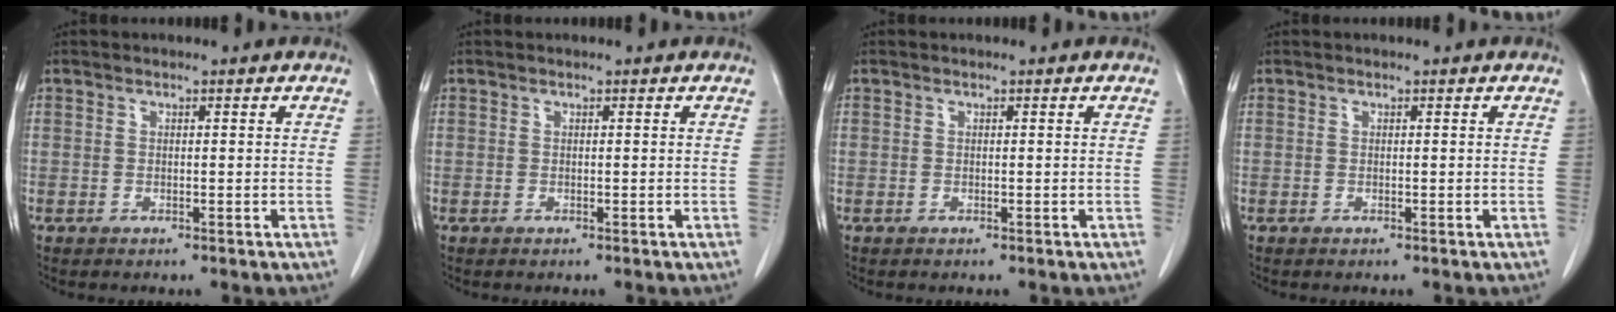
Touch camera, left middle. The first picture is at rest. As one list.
[{"total": 0.0}, {"total": 0.0}, {"total": 0.0}]